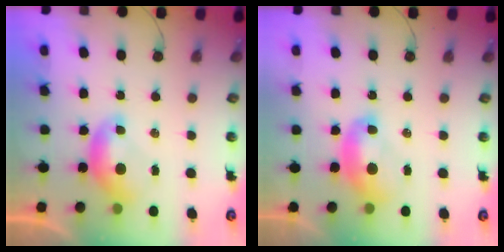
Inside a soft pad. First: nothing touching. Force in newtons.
{"total": 2.5, "press": 2.5, "slide": 0.3}